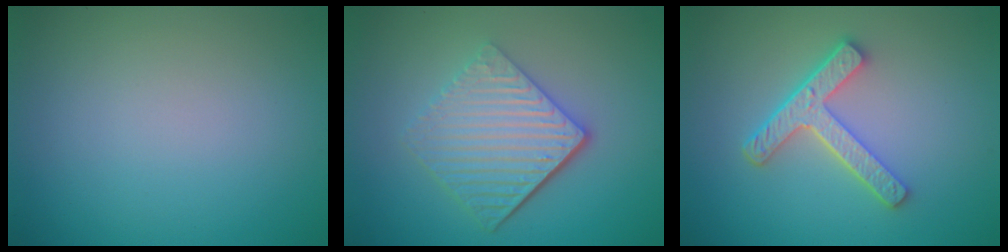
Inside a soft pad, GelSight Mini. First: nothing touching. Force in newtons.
{"total": 5.7, "press": 4.0, "slide": 4.0}
{"total": 4.3, "press": 3.3, "slide": 2.8}